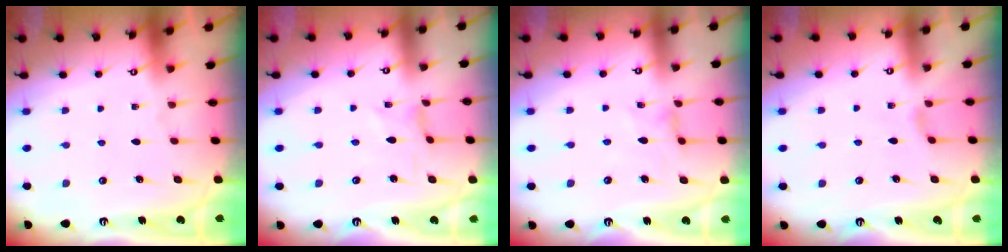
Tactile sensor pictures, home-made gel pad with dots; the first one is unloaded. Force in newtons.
{"total": 0.0}
{"total": 1.7, "press": 1.6, "slide": 0.4}
{"total": 1.5, "press": 1.5, "slide": 0.4}